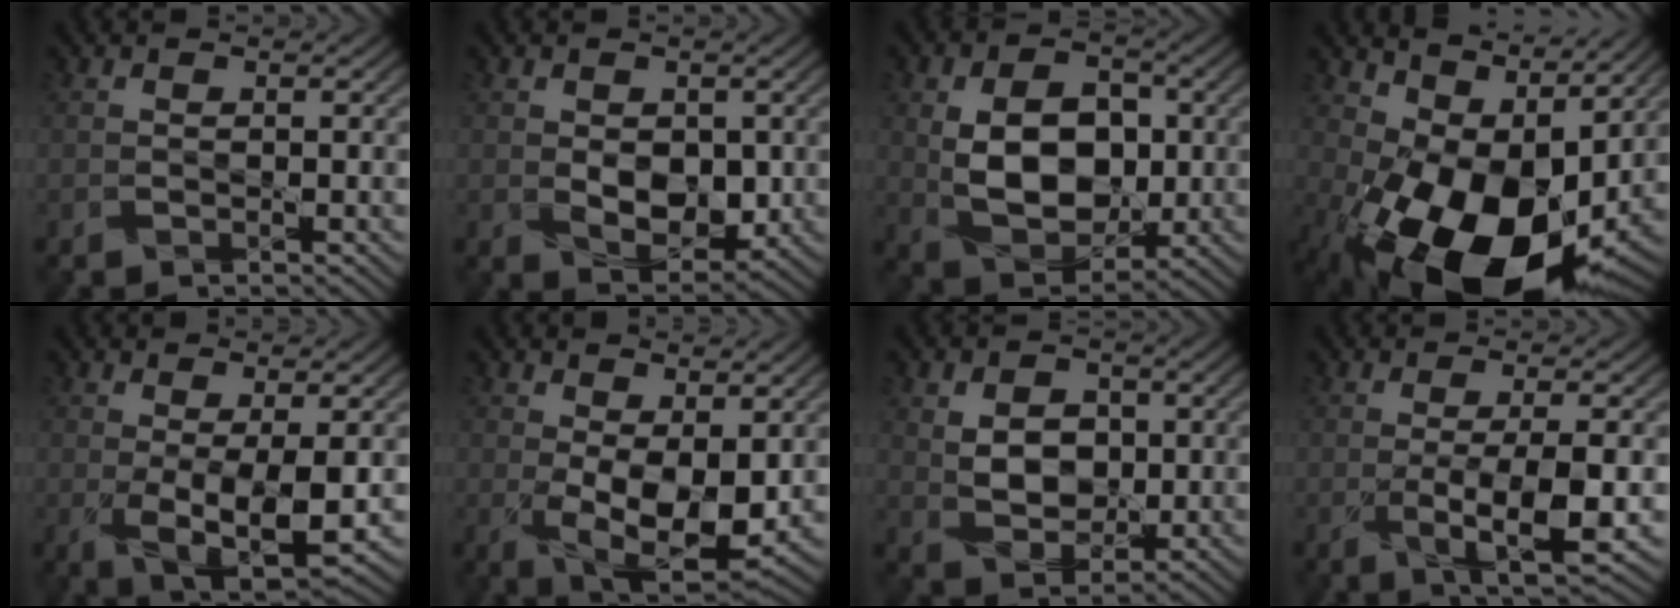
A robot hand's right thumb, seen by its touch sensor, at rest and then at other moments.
{"total": 5.1, "force": [0.0, 3.4, 3.8], "torque": [-0.070, -0.012, 0.005]}
{"total": 10.3, "force": [0.2, 7.1, 7.5], "torque": [-0.146, -0.005, 0.002]}
{"total": 17.2, "force": [-0.7, 9.7, 14.2], "torque": [-0.243, -0.026, 0.001]}
{"total": 6.8, "force": [-0.6, 2.5, 6.2], "torque": [-0.125, -0.015, -0.002]}
{"total": 8.3, "force": [0.0, 4.0, 7.2], "torque": [-0.146, -0.017, 0.011]}
{"total": 5.4, "force": [0.9, 4.0, 3.5], "torque": [-0.075, -0.002, 0.014]}
{"total": 6.6, "force": [-1.4, 1.5, 6.3], "torque": [-0.115, -0.005, -0.021]}